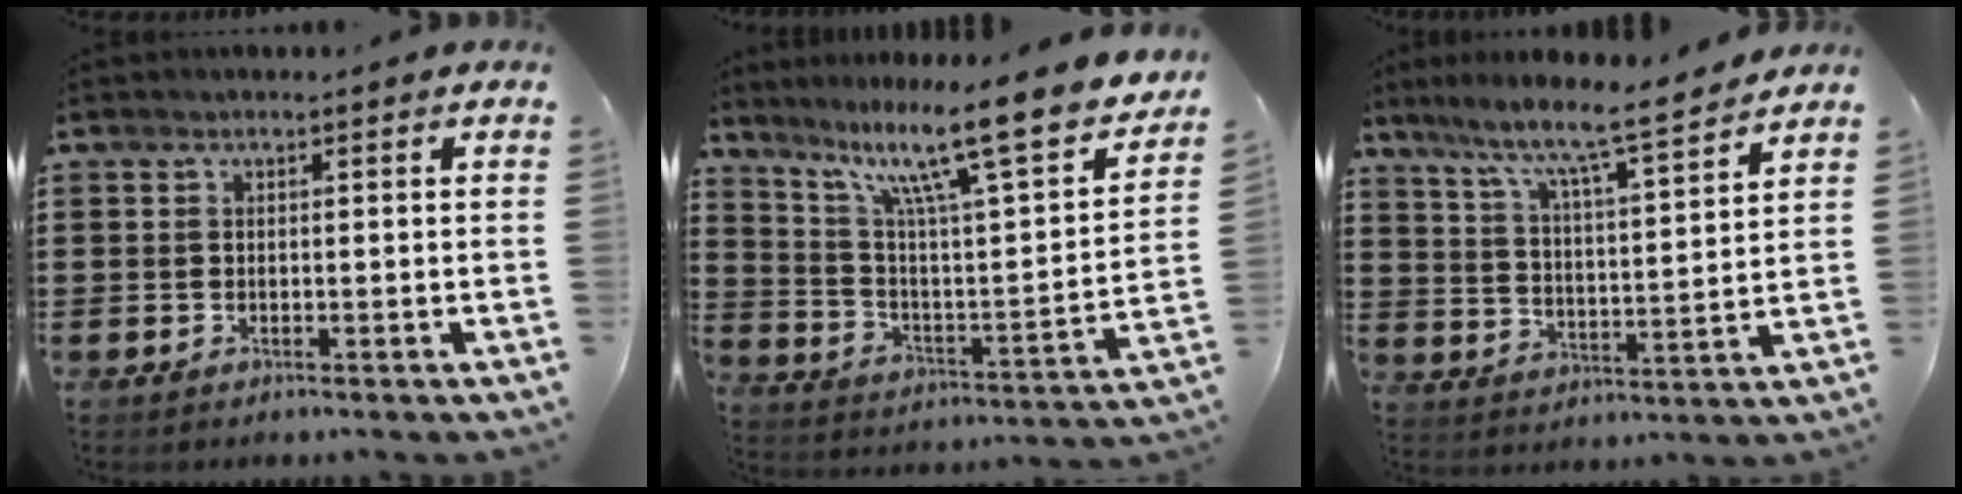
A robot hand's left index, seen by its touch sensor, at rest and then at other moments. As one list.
[{"total": 13.5, "force": [10.2, 0.8, 8.8], "torque": [-0.181, -0.076, 0.158]}, {"total": 7.4, "force": [6.4, -0.3, 3.6], "torque": [-0.095, -0.051, 0.102]}]